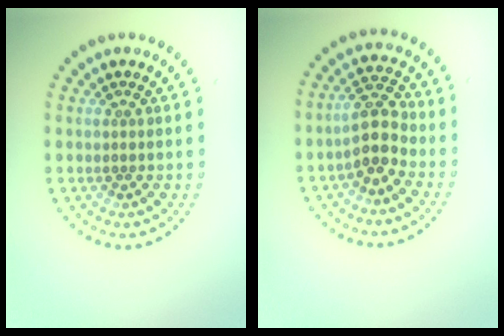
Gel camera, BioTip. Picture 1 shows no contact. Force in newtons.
{"total": 3.4, "press": 3.1, "slide": 1.2}